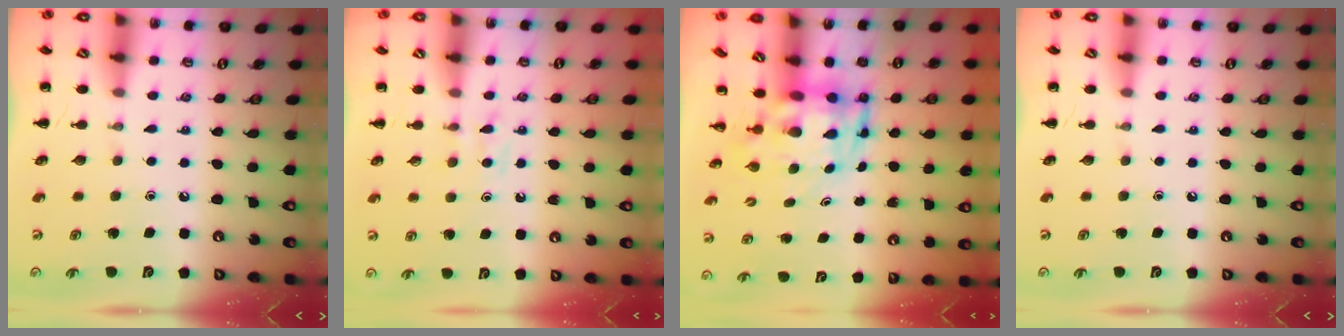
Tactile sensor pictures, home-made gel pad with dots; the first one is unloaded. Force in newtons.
{"total": 5.2, "press": 5.0, "slide": 1.5}
{"total": 4.6, "press": 4.4, "slide": 1.2}
{"total": 0.0}